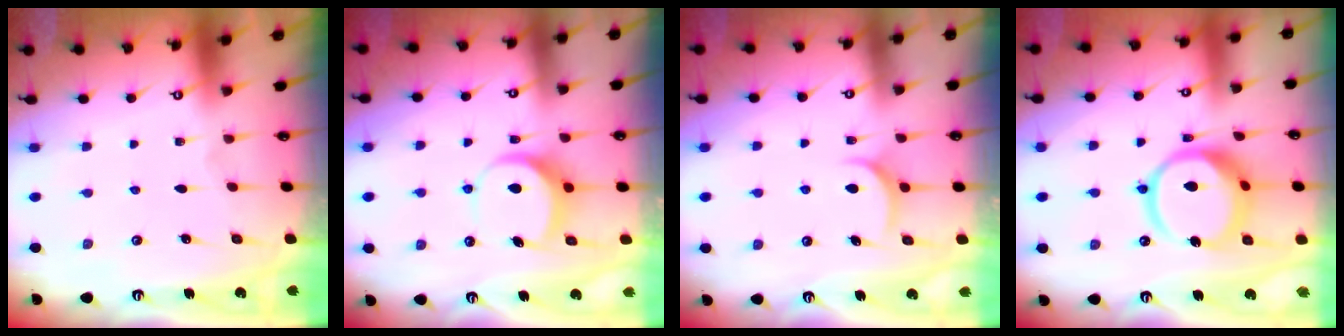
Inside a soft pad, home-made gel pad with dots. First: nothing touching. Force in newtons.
{"total": 8.7, "press": 8.7, "slide": 0.8}
{"total": 6.5, "press": 6.5, "slide": 0.2}
{"total": 14.3, "press": 14.3, "slide": 1.6}